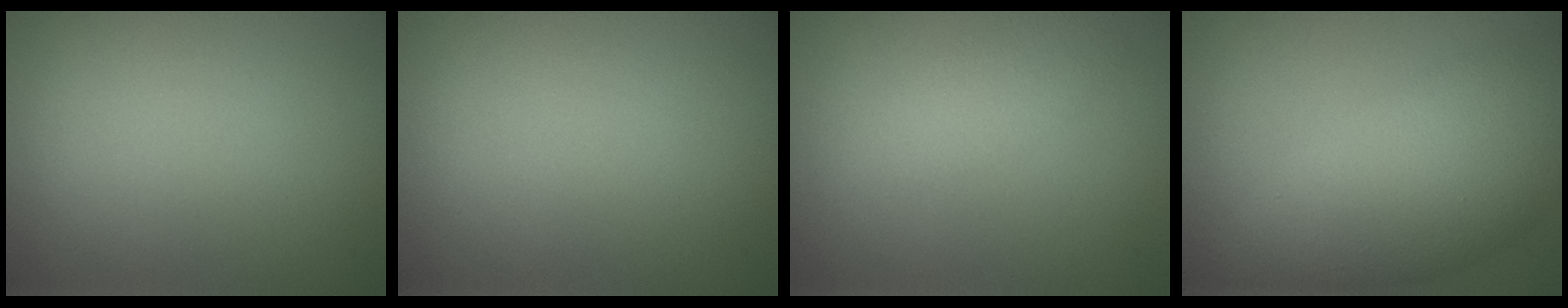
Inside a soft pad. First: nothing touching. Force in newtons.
{"total": 0.0}
{"total": 2.2, "press": 2.2, "slide": 0.1}
{"total": 9.1, "press": 9.1, "slide": 0.3}